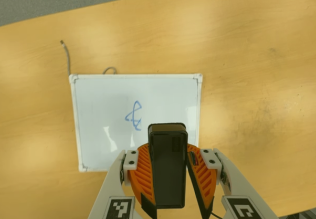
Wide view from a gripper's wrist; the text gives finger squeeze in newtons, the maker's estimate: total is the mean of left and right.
{"total": 9.1, "left": 8.8, "right": 9.4}